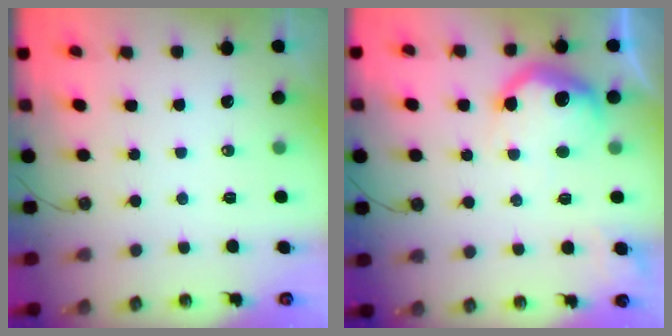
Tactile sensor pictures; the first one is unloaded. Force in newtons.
{"total": 16.7, "press": 16.6, "slide": 1.4}